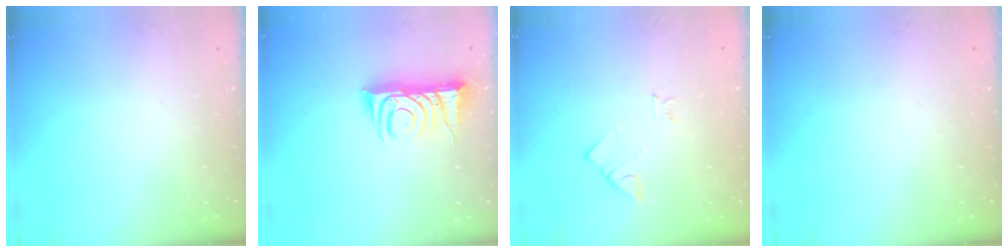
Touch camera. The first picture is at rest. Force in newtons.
{"total": 8.1, "press": 8.0, "slide": 1.2}
{"total": 2.3, "press": 2.3, "slide": 0.3}
{"total": 0.0}